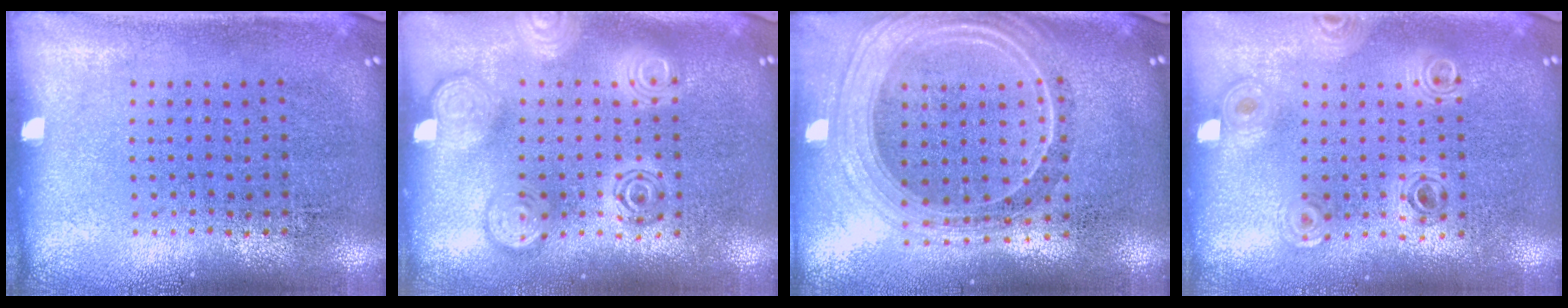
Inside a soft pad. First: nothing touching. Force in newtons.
{"total": 3.0, "press": 3.0, "slide": 0.4}
{"total": 2.3, "press": 1.9, "slide": 1.3}
{"total": 0.5, "press": 0.5, "slide": 0.1}